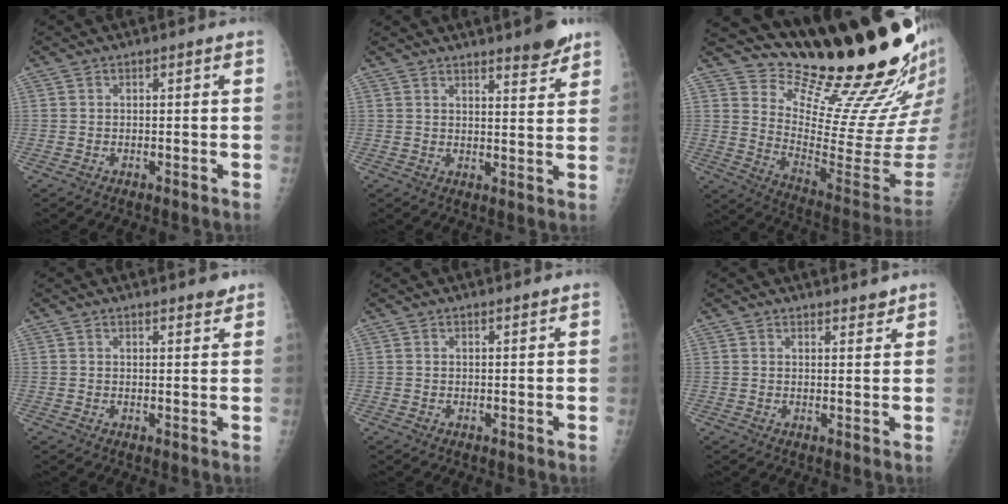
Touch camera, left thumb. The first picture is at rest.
{"total": 5.8, "force": [4.6, 1.0, 3.4], "torque": [-0.032, -0.034, 0.062]}
{"total": 26.0, "force": [22.5, 4.8, 12.2], "torque": [-0.146, -0.187, 0.325]}
{"total": 2.5, "force": [2.2, 0.6, 1.1], "torque": [-0.004, -0.012, 0.028]}
{"total": 0.7, "force": [0.6, 0.1, 0.3], "torque": [-0.005, -0.004, 0.011]}
{"total": 2.6, "force": [2.4, 0.8, 0.7], "torque": [0.006, -0.014, 0.032]}